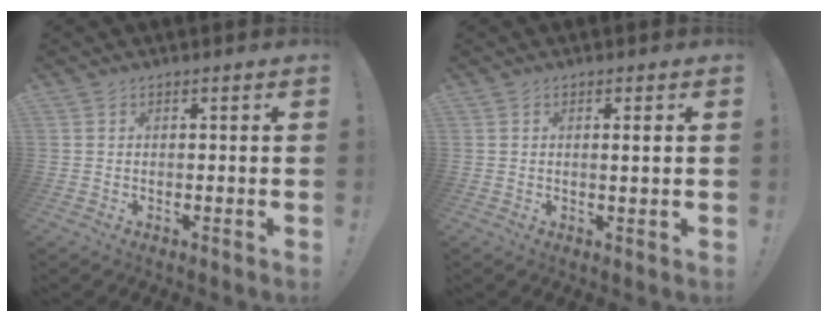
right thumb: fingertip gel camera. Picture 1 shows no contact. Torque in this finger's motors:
{"motor_torque": [0.19, -0.36, 0.04, 0.17, -0.10]}